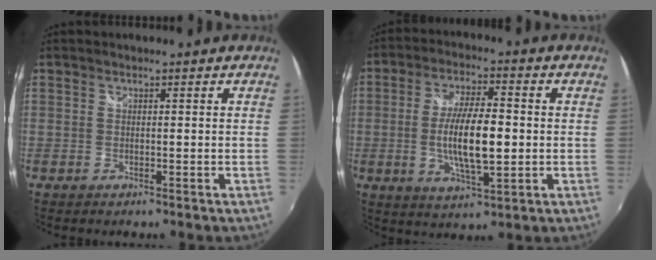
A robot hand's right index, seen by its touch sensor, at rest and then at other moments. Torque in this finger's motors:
{"motor_torque": [1.81, -0.26, 0.94, 0.21]}